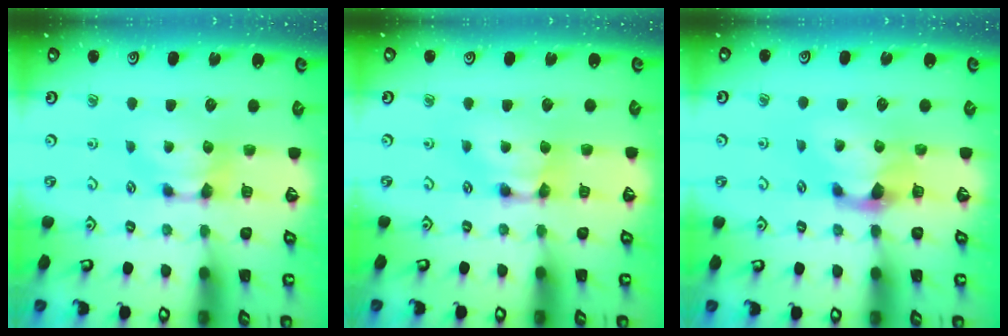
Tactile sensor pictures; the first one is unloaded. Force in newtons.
{"total": 1.7, "press": 1.7, "slide": 0.0}
{"total": 1.6, "press": 1.2, "slide": 1.1}